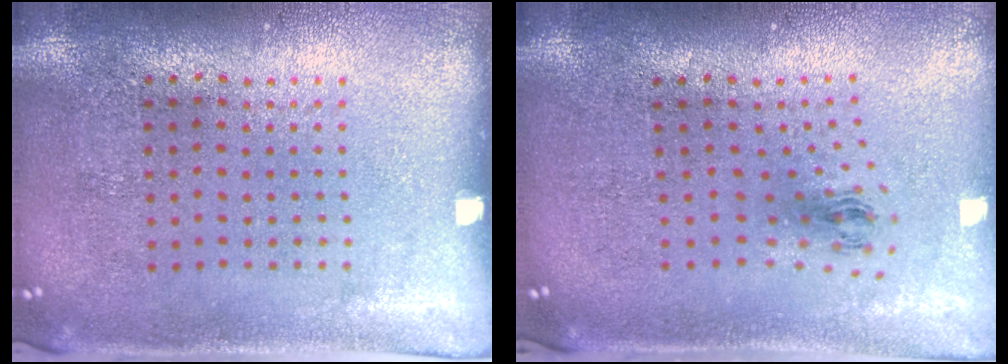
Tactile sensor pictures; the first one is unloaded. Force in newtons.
{"total": 1.1, "press": 0.5, "slide": 1.0}